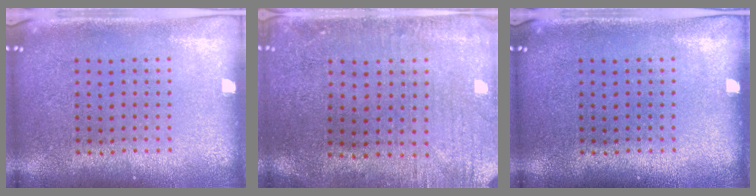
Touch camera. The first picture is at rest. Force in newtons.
{"total": 0.5, "press": 0.3, "slide": 0.5}
{"total": 0.0}